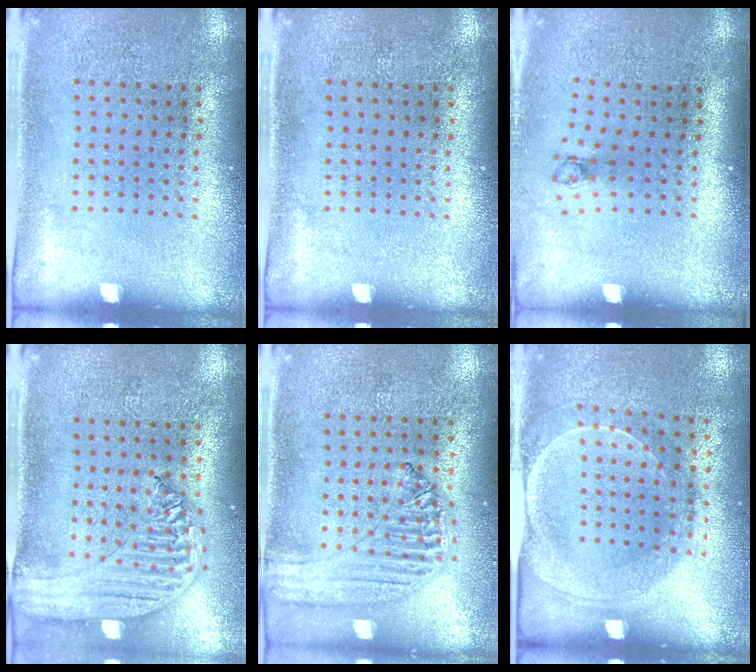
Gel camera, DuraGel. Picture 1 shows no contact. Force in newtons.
{"total": 0.0}
{"total": 0.7, "press": 0.3, "slide": 0.6}
{"total": 2.0, "press": 1.9, "slide": 0.7}
{"total": 1.3, "press": 1.3, "slide": 0.1}
{"total": 1.7, "press": 1.7, "slide": 0.3}